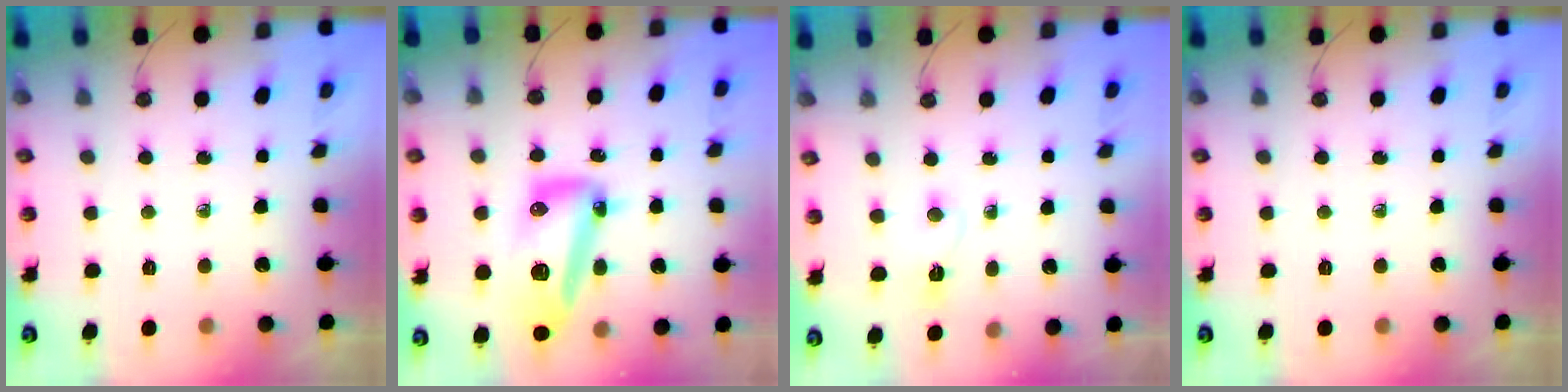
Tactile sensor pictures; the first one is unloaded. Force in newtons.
{"total": 23.9, "press": 19.7, "slide": 13.5}
{"total": 2.1, "press": 2.1, "slide": 0.4}
{"total": 0.0}